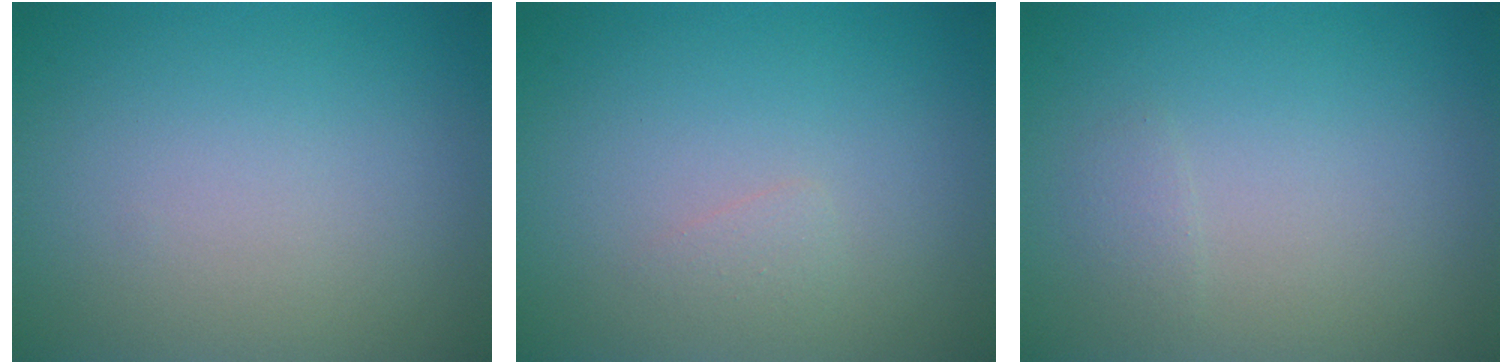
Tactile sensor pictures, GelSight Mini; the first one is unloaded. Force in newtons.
{"total": 0.7, "press": 0.7, "slide": 0.0}
{"total": 0.7, "press": 0.7, "slide": 0.0}